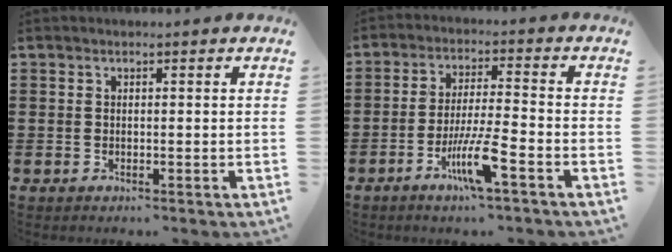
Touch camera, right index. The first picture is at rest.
{"total": 7.7, "force": [-3.9, 0.5, 6.6], "torque": [-0.130, -0.010, -0.073]}